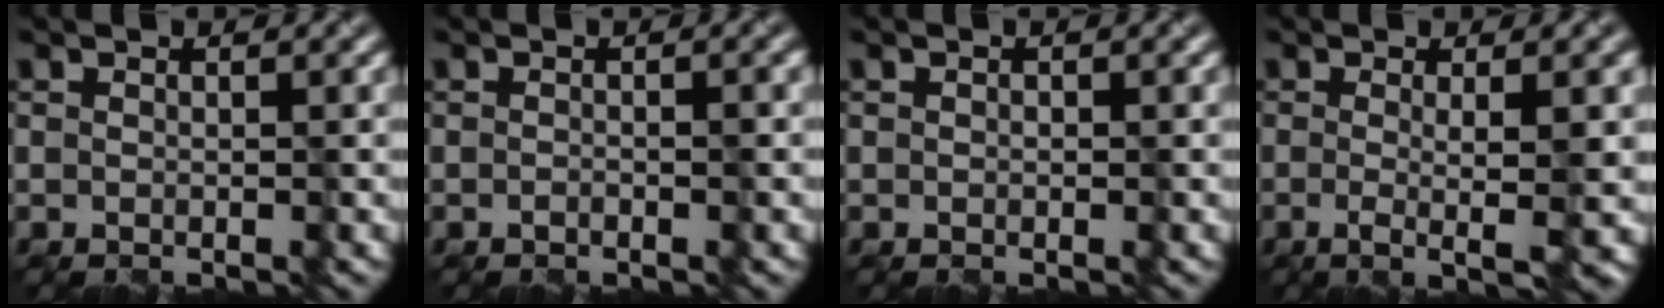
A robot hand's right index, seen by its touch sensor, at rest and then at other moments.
{"total": 1.3, "force": [-0.4, 0.6, 1.1], "torque": [-0.001, 0.006, -0.008]}
{"total": 0.0}
{"total": 4.7, "force": [-0.3, 1.1, 4.6], "torque": [-0.065, -0.002, -0.005]}